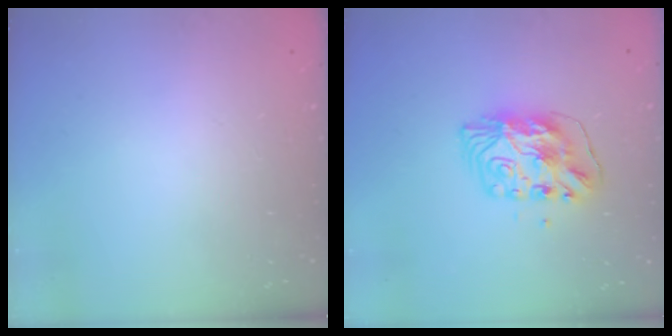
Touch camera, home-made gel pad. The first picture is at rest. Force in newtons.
{"total": 10.3, "press": 10.3, "slide": 0.8}